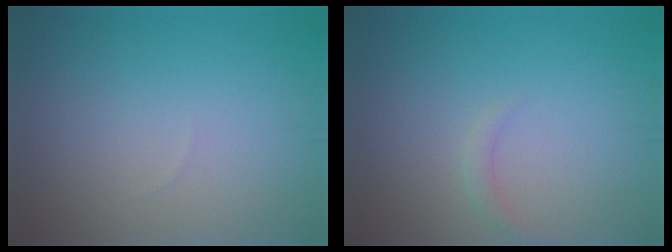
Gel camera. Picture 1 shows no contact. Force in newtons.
{"total": 0.9, "press": 0.9, "slide": 0.1}